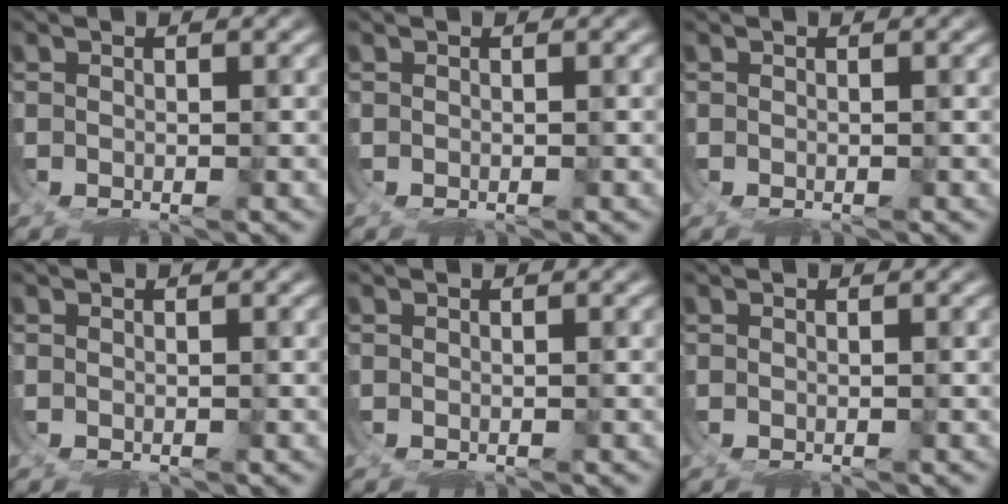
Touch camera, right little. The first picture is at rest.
{"total": 0.0}
{"total": 0.0}
{"total": 0.0}
{"total": 0.0}
{"total": 0.0}